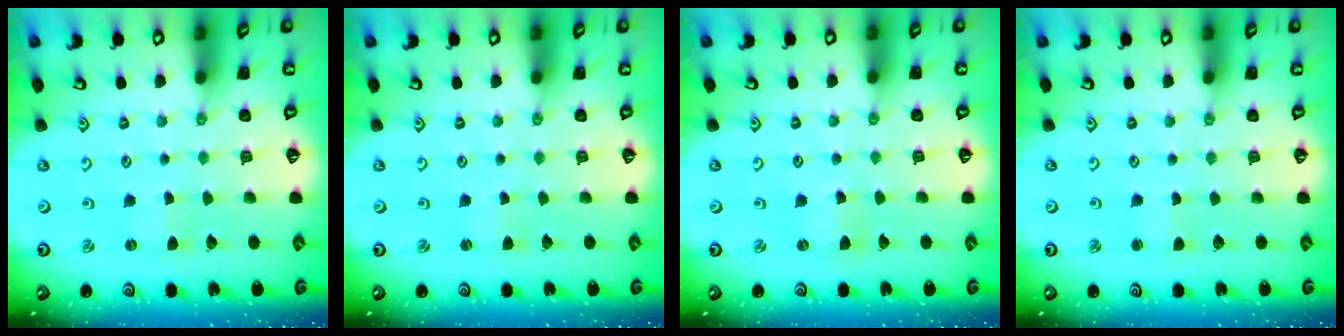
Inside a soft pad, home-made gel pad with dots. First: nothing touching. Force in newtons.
{"total": 1.2, "press": 1.2, "slide": 0.2}
{"total": 2.0, "press": 2.0, "slide": 0.1}
{"total": 1.4, "press": 1.3, "slide": 0.3}